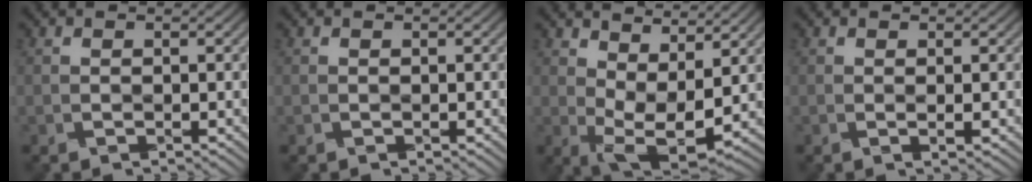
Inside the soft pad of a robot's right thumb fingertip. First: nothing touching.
{"total": 0.0}
{"total": 7.8, "force": [2.7, 3.4, 6.5], "torque": [-0.124, -0.005, 0.049]}
{"total": 0.5, "force": [0.0, -0.2, 0.5], "torque": [-0.010, 0.000, 0.000]}